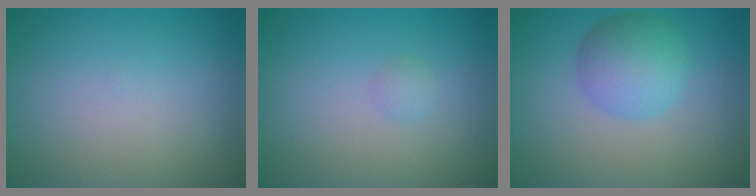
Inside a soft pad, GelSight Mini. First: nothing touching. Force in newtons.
{"total": 0.7, "press": 0.7, "slide": 0.0}
{"total": 4.3, "press": 4.3, "slide": 0.0}